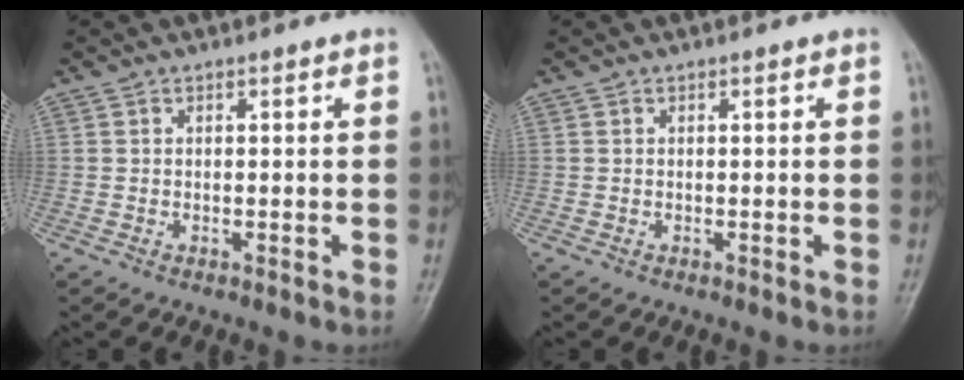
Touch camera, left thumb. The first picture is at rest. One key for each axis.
{"total": 0.0}